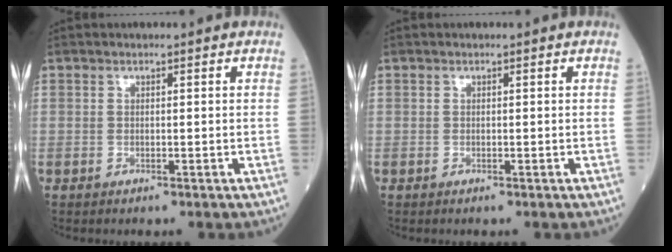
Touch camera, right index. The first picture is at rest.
{"total": 0.0}